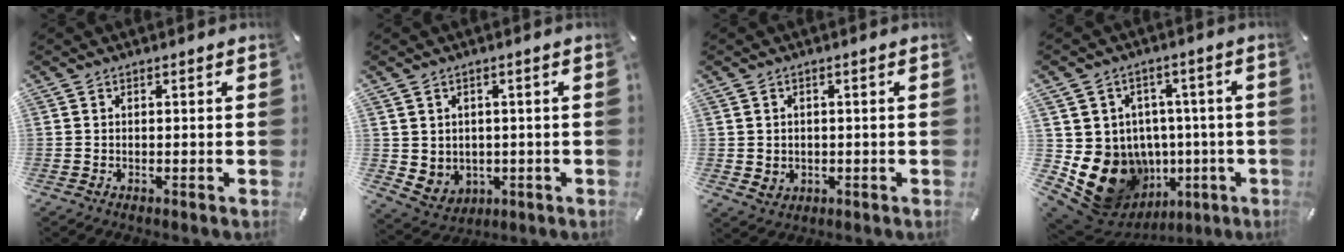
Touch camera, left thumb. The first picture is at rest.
{"total": 4.8, "force": [1.6, 4.6, 0.5], "torque": [-0.030, -0.018, 0.029]}
{"total": 3.7, "force": [1.1, 3.5, 0.2], "torque": [0.004, -0.009, 0.020]}
{"total": 15.8, "force": [-4.6, 13.5, 6.9], "torque": [-0.119, 0.017, -0.056]}